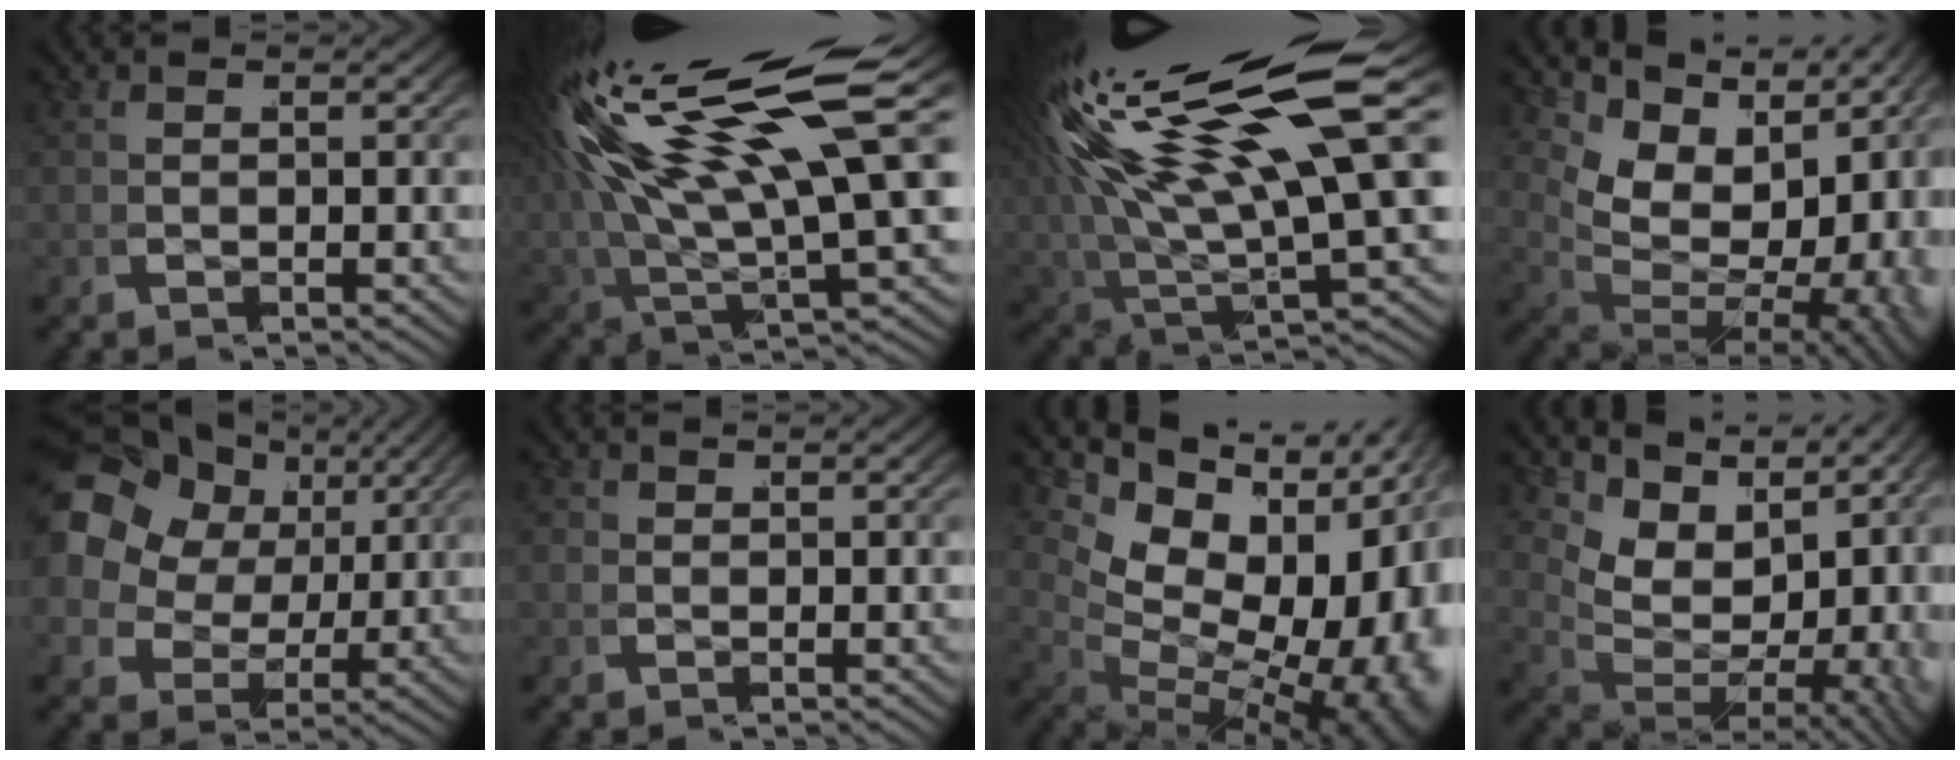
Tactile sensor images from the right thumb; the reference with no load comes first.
{"total": 11.8, "force": [1.9, 5.6, 10.2], "torque": [-0.192, 0.004, 0.039]}
{"total": 13.3, "force": [1.7, 6.6, 11.4], "torque": [-0.210, -0.004, 0.039]}
{"total": 16.4, "force": [0.1, 11.2, 12.0], "torque": [-0.207, -0.034, 0.022]}
{"total": 9.7, "force": [2.4, 8.0, 4.9], "torque": [-0.124, -0.014, 0.038]}
{"total": 1.4, "force": [-0.3, 1.3, -0.2], "torque": [-0.004, -0.002, -0.009]}
{"total": 19.3, "force": [0.5, 12.6, 14.6], "torque": [-0.232, -0.017, 0.016]}
{"total": 12.5, "force": [0.7, 8.6, 9.1], "torque": [-0.158, -0.023, 0.023]}